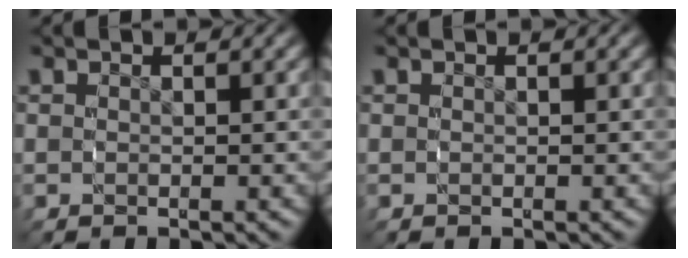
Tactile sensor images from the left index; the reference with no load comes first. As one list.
[{"total": 0.0}]